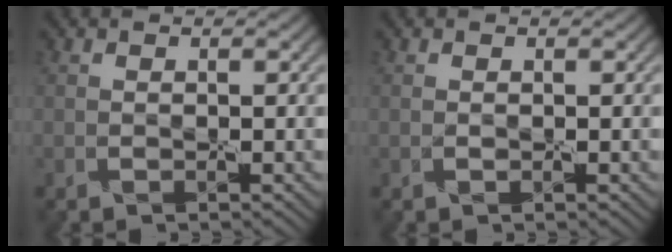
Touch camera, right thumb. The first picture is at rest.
{"total": 0.0}